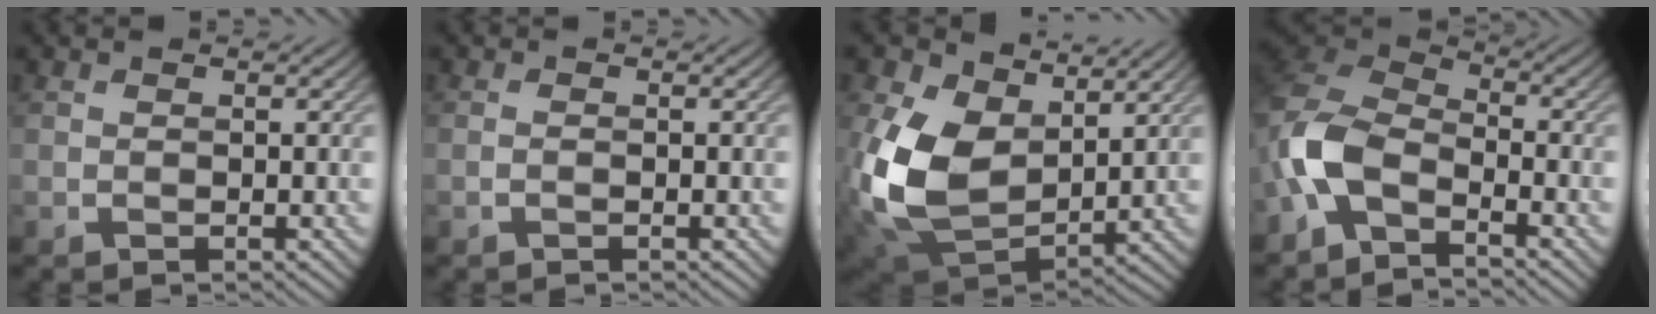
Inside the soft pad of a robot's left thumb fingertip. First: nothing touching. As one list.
[{"total": 0.6, "force": [-0.3, 0.1, 0.4], "torque": [-0.010, 0.000, -0.007]}, {"total": 14.2, "force": [3.2, 9.4, 10.1], "torque": [-0.251, 0.001, 0.058]}, {"total": 8.7, "force": [-4.2, 4.5, 6.1], "torque": [-0.136, 0.005, -0.106]}]